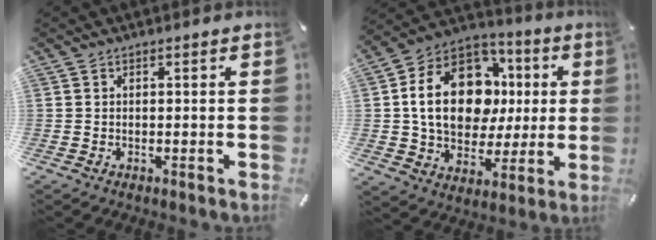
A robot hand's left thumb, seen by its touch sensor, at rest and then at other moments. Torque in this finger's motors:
{"motor_torque": [1.31, 1.28, 1.60, -1.17, 0.54]}